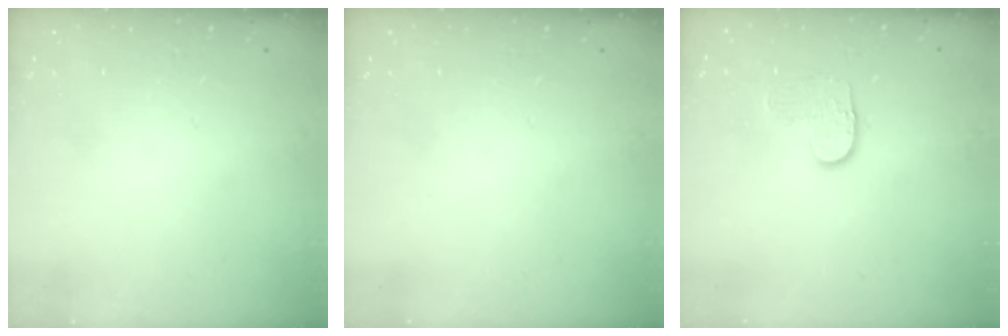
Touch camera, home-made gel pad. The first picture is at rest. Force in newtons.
{"total": 0.0}
{"total": 4.3, "press": 4.3, "slide": 0.5}